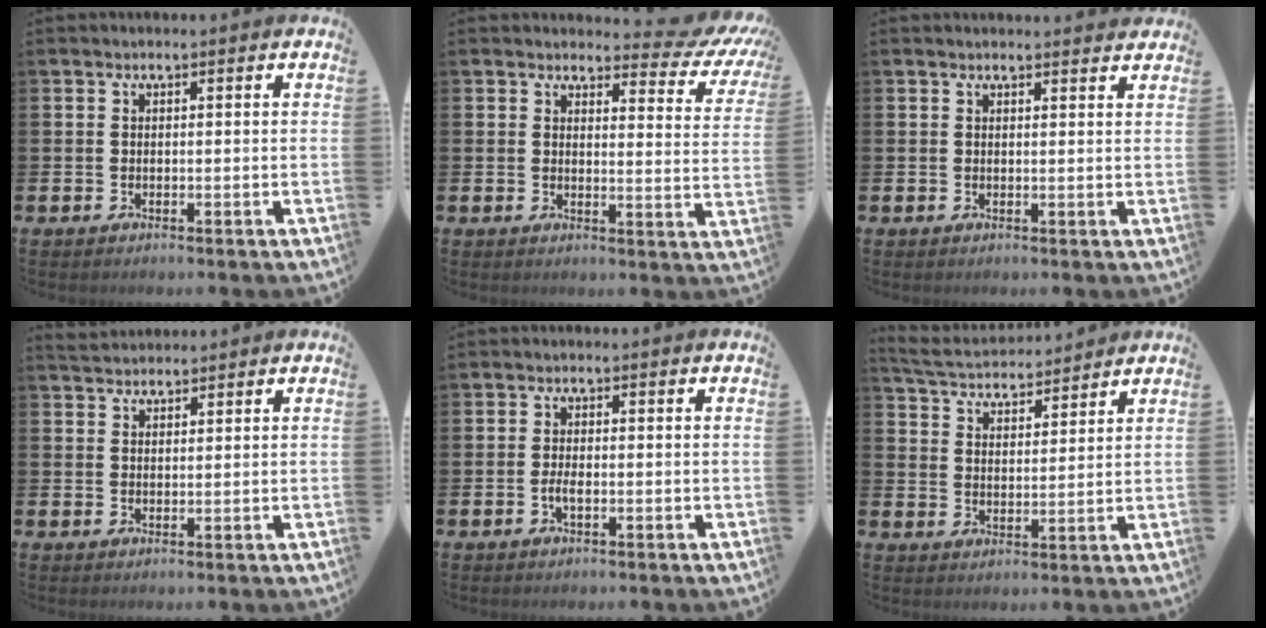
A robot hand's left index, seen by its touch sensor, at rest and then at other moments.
{"total": 3.2, "force": [2.7, 1.4, 1.1], "torque": [-0.009, -0.030, 0.034]}
{"total": 1.3, "force": [1.3, 0.0, 0.0], "torque": [0.008, -0.009, 0.022]}
{"total": 2.6, "force": [2.5, 0.7, 0.2], "torque": [-0.001, -0.010, 0.045]}
{"total": 1.6, "force": [-0.5, 0.6, 1.4], "torque": [-0.027, 0.000, -0.010]}
{"total": 4.7, "force": [4.6, 0.8, 0.4], "torque": [-0.034, -0.028, 0.080]}